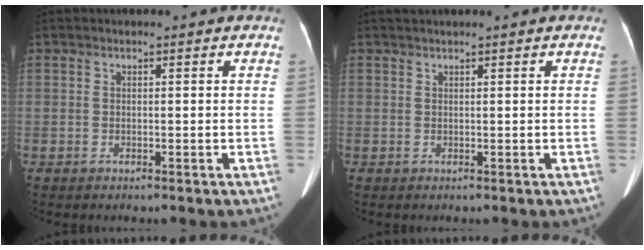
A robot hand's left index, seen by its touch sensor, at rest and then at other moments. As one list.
[{"total": 1.2, "force": [1.0, -0.2, 0.7], "torque": [-0.011, 0.020, 0.024]}]